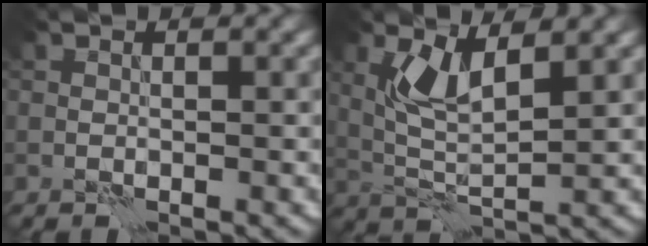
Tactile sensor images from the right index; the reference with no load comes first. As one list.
[{"total": 4.2, "force": [1.8, 1.4, 3.5], "torque": [-0.079, -0.006, 0.038]}]